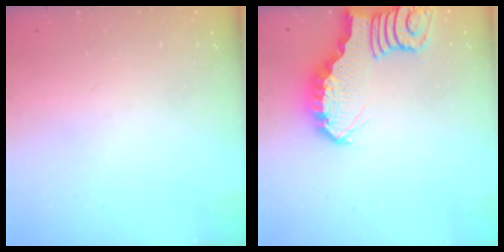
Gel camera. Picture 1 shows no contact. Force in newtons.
{"total": 3.0, "press": 3.0, "slide": 0.3}